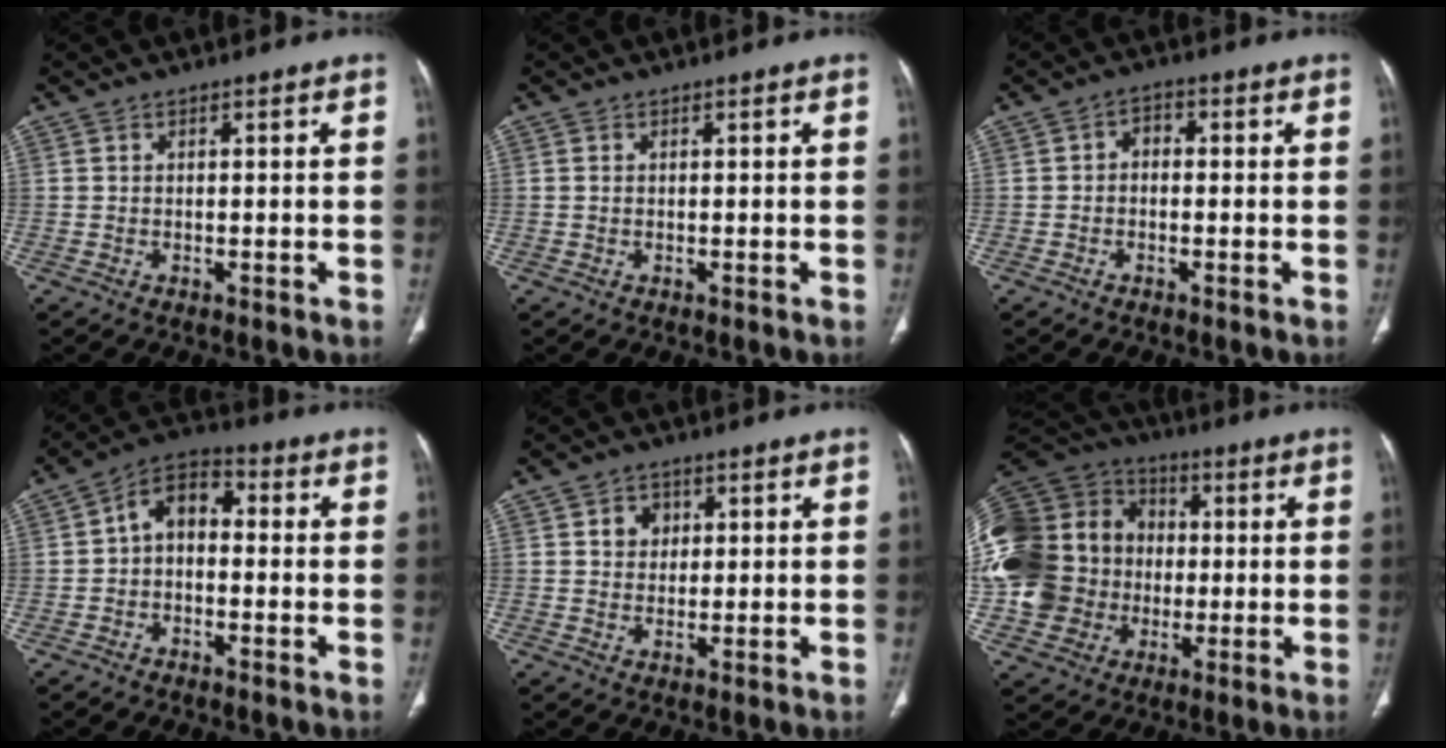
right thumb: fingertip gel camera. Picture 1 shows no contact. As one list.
[{"total": 0.0}, {"total": 2.5, "force": [-0.3, 1.8, 1.7], "torque": [-0.011, 0.012, -0.017]}, {"total": 7.4, "force": [-0.3, 5.1, 5.4], "torque": [-0.066, 0.030, -0.024]}, {"total": 3.8, "force": [1.2, 3.2, 1.5], "torque": [-0.003, -0.002, 0.018]}, {"total": 26.4, "force": [-0.7, 22.1, 14.4], "torque": [-0.321, 0.045, -0.005]}]